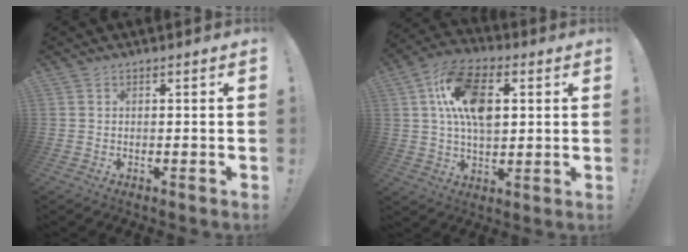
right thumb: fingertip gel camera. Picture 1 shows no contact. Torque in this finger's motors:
{"motor_torque": [2.45, 2.55, 1.08, -0.55, 0.15]}